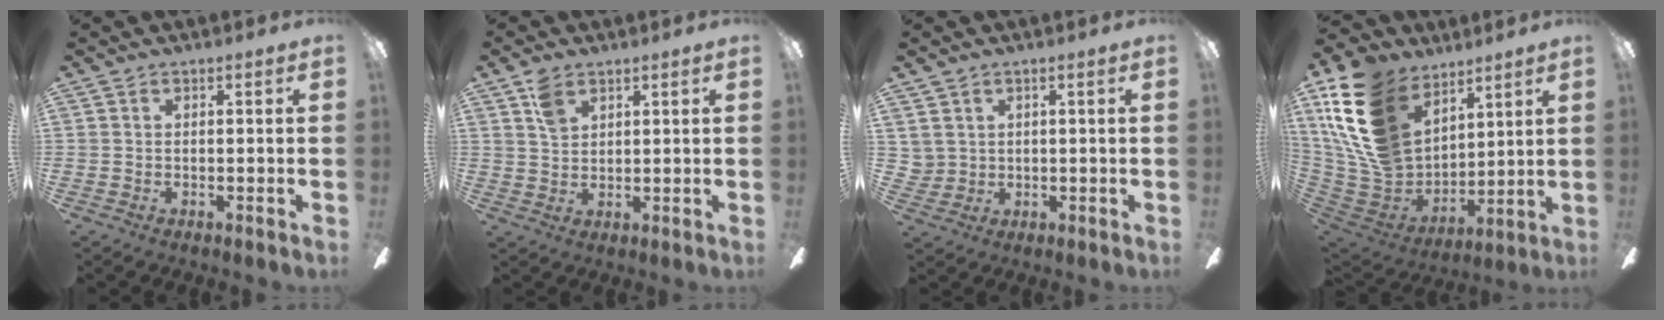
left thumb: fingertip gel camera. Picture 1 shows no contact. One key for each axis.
{"total": 4.5, "fx": 2.9, "fy": 2.6, "fz": 2.4, "tx": -0.039, "ty": -0.006, "tz": 0.052}
{"total": 2.9, "fx": 1.6, "fy": 2.5, "fz": -0.1, "tx": -0.008, "ty": 0.000, "tz": 0.031}
{"total": 22.1, "fx": 10.9, "fy": 14.7, "fz": 12.5, "tx": -0.306, "ty": -0.053, "tz": 0.201}